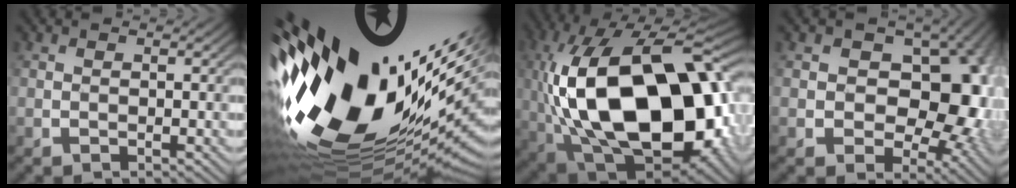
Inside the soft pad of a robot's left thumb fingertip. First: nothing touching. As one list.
[{"total": 19.2, "force": [2.0, 8.3, 17.2], "torque": [-0.296, -0.027, 0.049]}, {"total": 22.8, "force": [-1.5, 12.7, 18.9], "torque": [-0.420, -0.036, -0.010]}, {"total": 14.6, "force": [0.3, 10.1, 10.6], "torque": [-0.118, -0.002, 0.003]}]